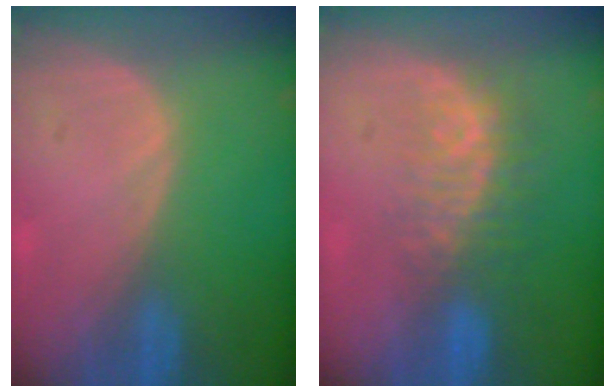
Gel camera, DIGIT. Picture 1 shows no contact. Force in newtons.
{"total": 8.1, "press": 7.0, "slide": 4.2}